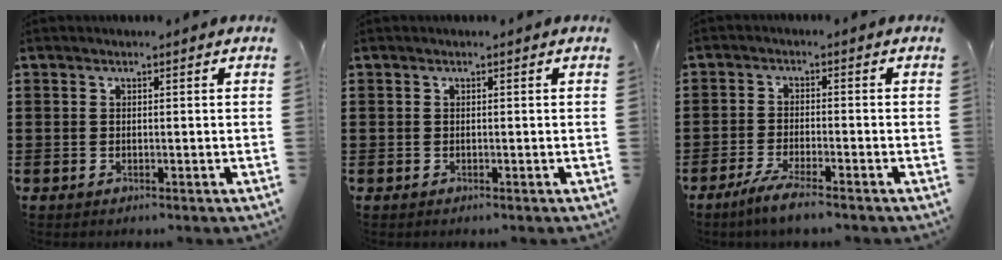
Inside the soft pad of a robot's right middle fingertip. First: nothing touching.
{"total": 0.0}
{"total": 3.8, "force": [-3.0, -0.1, 2.3], "torque": [-0.051, -0.009, -0.059]}